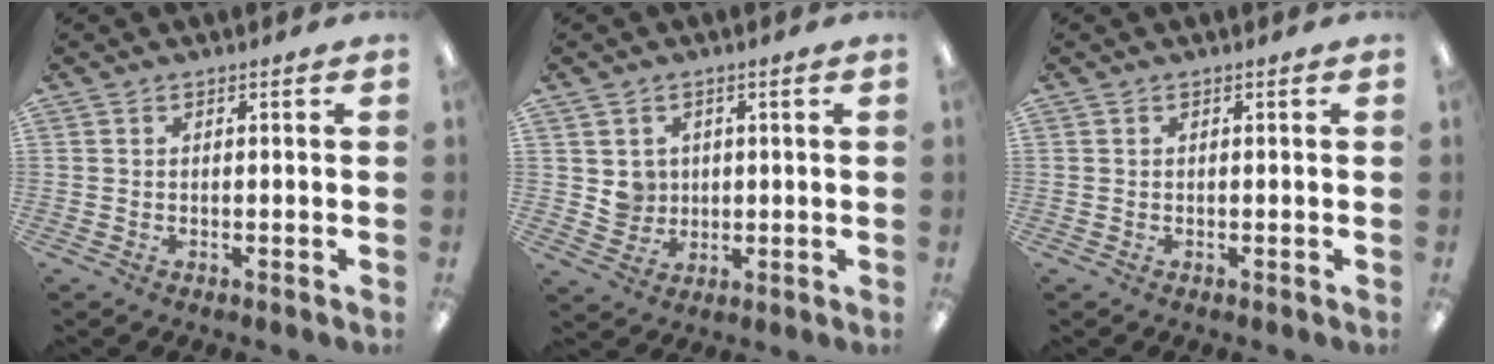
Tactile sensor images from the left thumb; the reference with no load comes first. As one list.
[{"total": 4.6, "force": [1.5, 4.4, 0.3], "torque": [0.001, -0.004, 0.025]}, {"total": 0.0}]